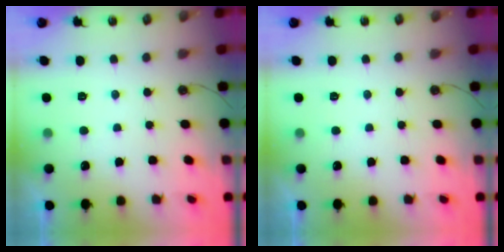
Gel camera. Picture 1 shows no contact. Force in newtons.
{"total": 0.0}